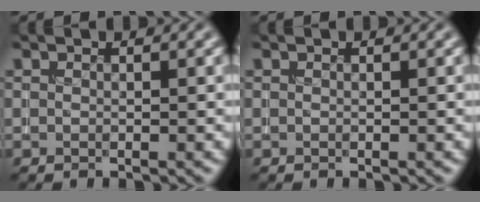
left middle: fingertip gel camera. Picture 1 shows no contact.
{"total": 0.0}